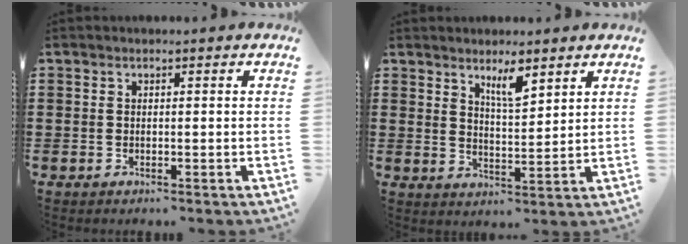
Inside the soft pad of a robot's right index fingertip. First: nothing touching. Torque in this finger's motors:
{"motor_torque": [0.06, -0.03, 0.24, 0.07]}